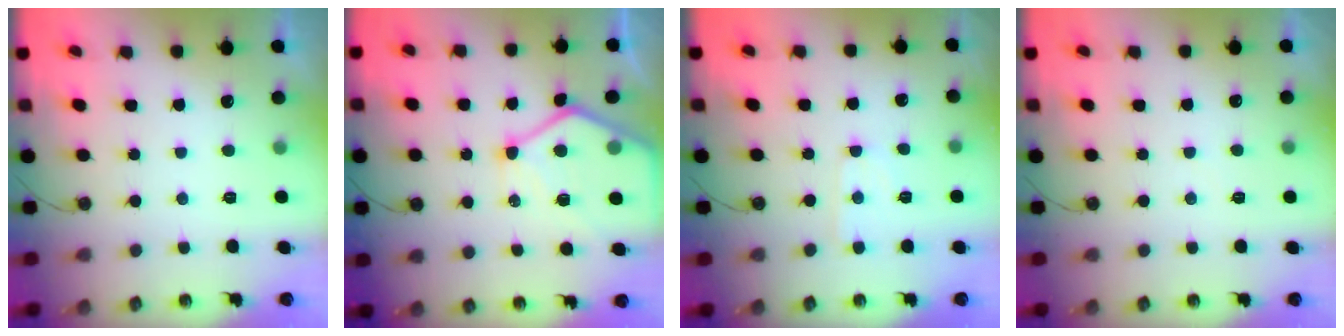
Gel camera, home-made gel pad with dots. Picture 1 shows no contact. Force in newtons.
{"total": 16.0, "press": 15.9, "slide": 1.5}
{"total": 6.6, "press": 6.6, "slide": 0.7}
{"total": 3.0, "press": 3.0, "slide": 0.4}